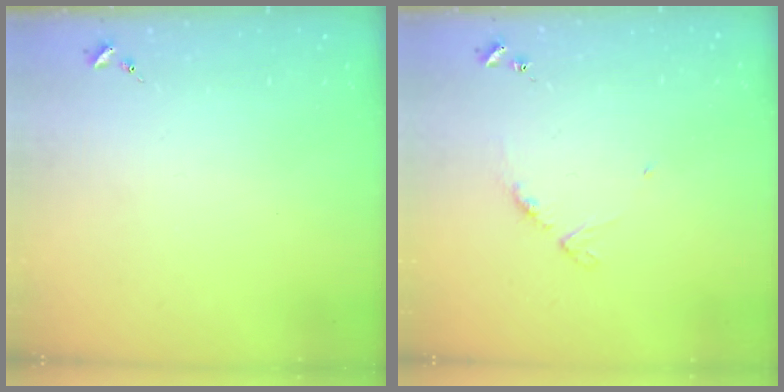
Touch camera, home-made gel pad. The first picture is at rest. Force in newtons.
{"total": 4.7, "press": 4.6, "slide": 0.5}